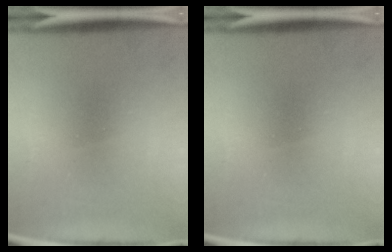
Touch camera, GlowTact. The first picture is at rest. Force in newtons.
{"total": 0.0}